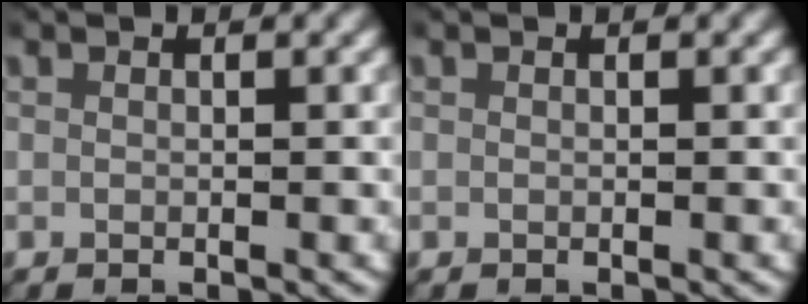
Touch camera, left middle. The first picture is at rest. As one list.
[{"total": 0.0}]